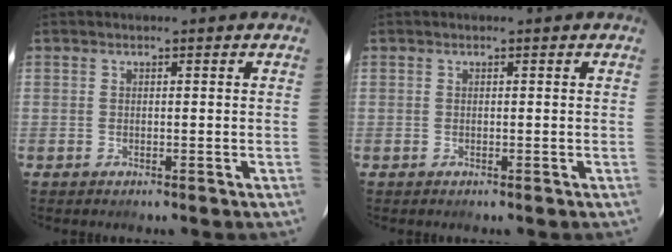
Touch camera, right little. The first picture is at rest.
{"total": 0.0}